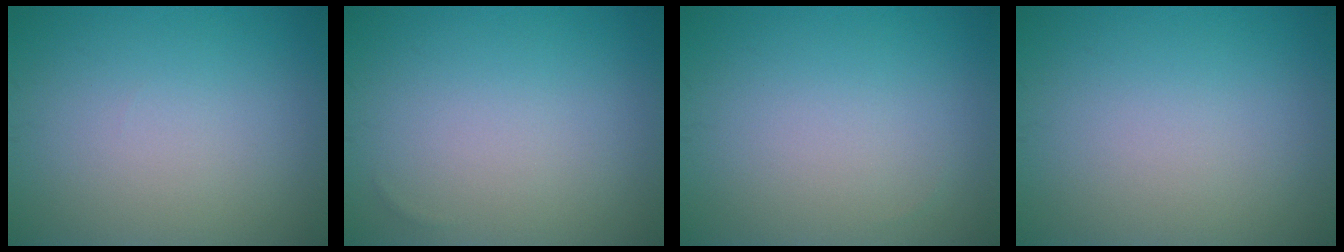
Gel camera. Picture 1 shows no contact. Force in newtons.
{"total": 0.0}
{"total": 0.0}
{"total": 0.0}